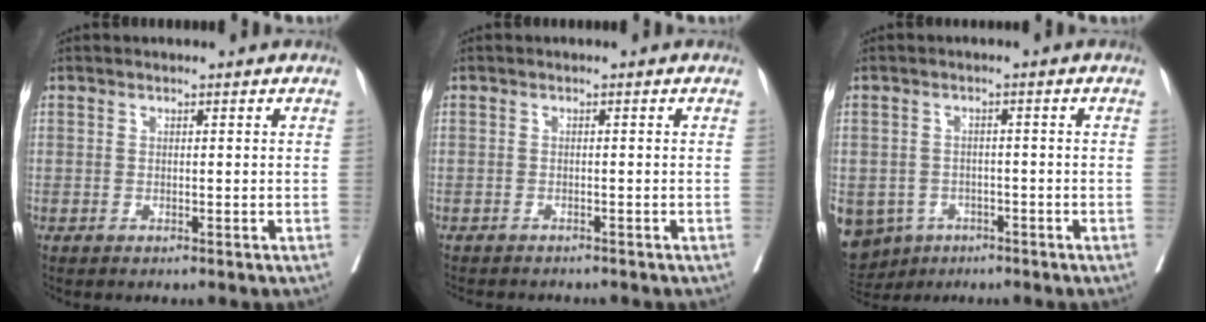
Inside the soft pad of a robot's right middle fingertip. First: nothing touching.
{"total": 4.2, "force": [-3.9, 1.1, 1.3], "torque": [-0.014, -0.004, -0.053]}
{"total": 11.5, "force": [-6.1, 9.2, 3.2], "torque": [-0.099, -0.003, -0.080]}